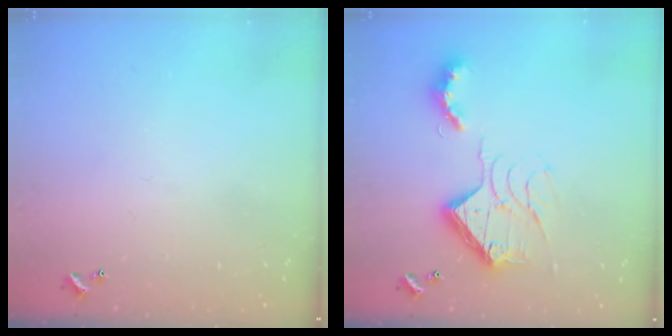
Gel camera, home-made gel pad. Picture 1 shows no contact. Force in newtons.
{"total": 16.9, "press": 16.9, "slide": 0.7}